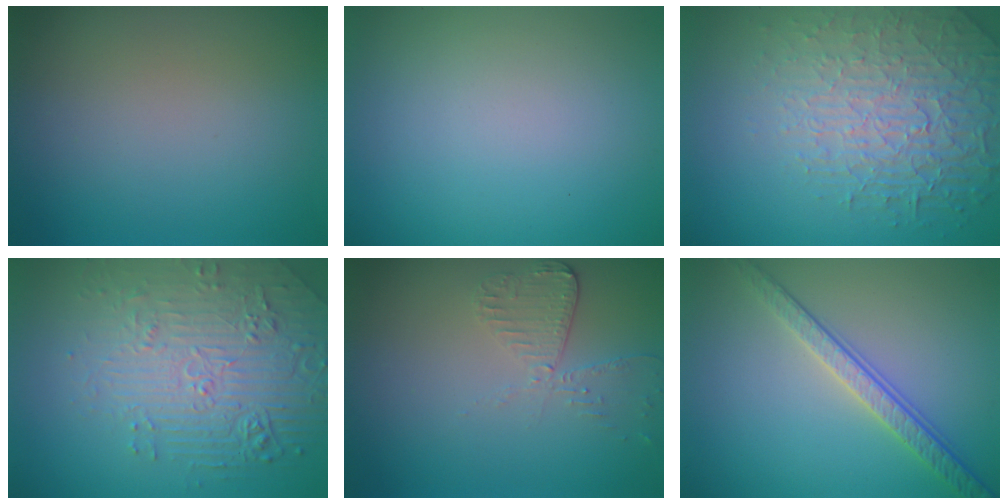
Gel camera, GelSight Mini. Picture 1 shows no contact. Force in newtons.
{"total": 0.0}
{"total": 4.9, "press": 4.4, "slide": 2.1}
{"total": 4.9, "press": 4.5, "slide": 2.0}
{"total": 2.7, "press": 2.4, "slide": 1.2}
{"total": 3.6, "press": 3.2, "slide": 1.7}